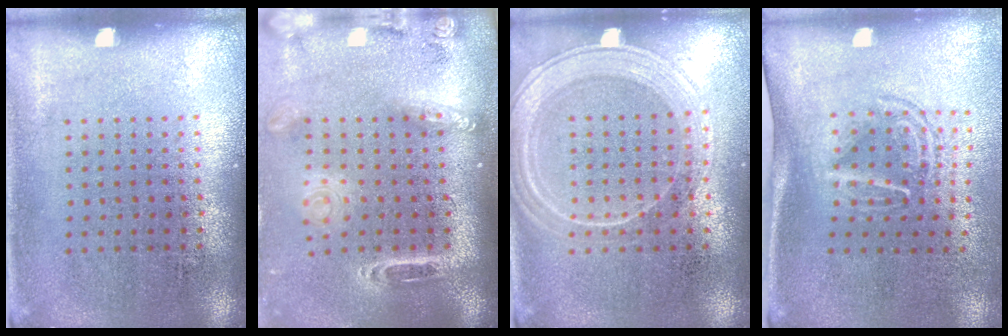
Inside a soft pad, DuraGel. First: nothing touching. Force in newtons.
{"total": 2.5, "press": 1.8, "slide": 1.7}
{"total": 1.9, "press": 1.8, "slide": 0.5}
{"total": 1.7, "press": 1.2, "slide": 1.2}